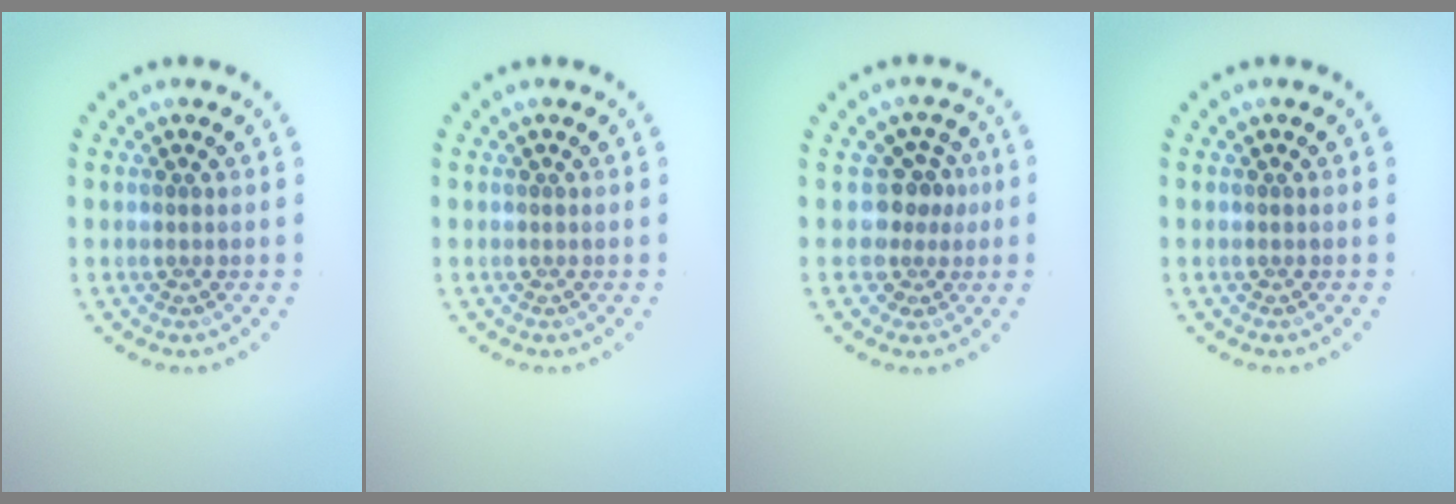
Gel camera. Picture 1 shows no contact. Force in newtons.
{"total": 0.0}
{"total": 2.8, "press": 2.1, "slide": 1.9}
{"total": 0.0}